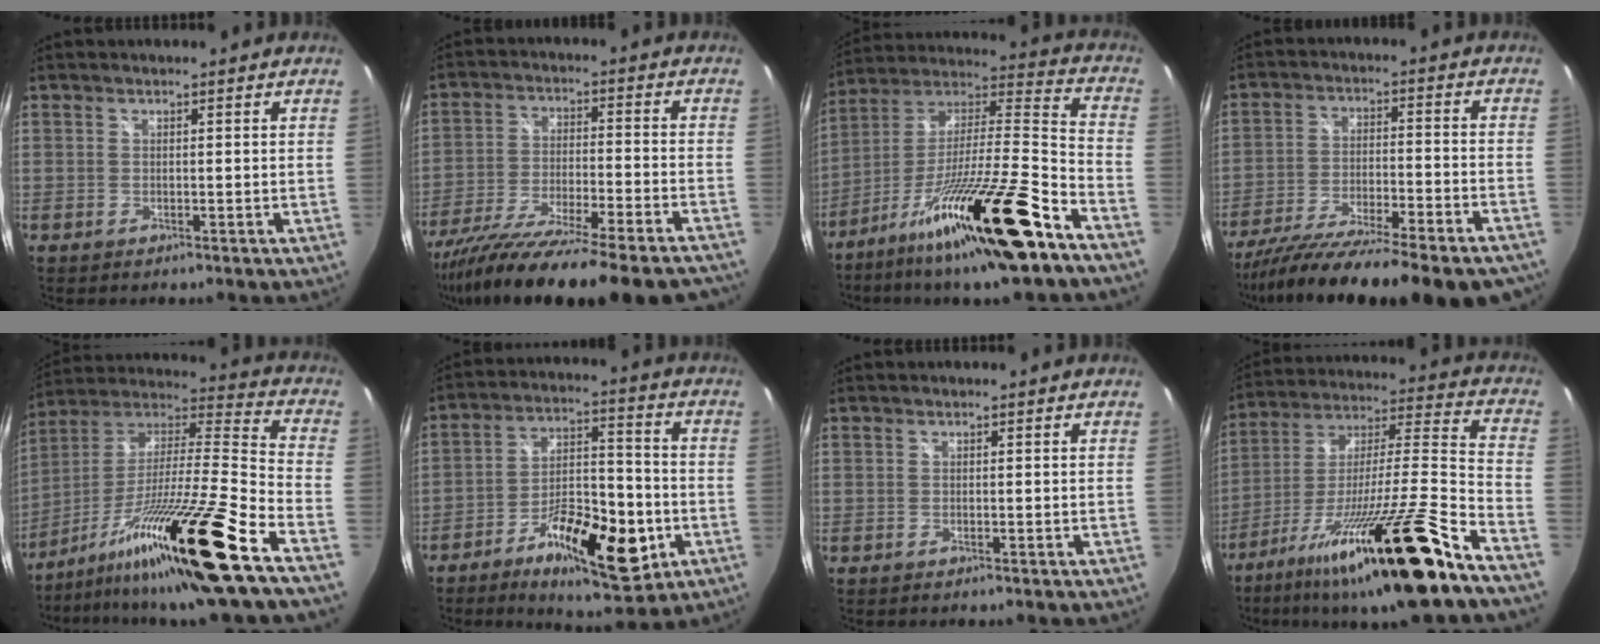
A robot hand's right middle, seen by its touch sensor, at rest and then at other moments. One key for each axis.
{"total": 27.5, "fx": -23.8, "fy": 1.9, "fz": 13.6, "tx": -0.236, "ty": -0.079, "tz": -0.359}
{"total": 25.7, "fx": -15.8, "fy": 2.1, "fz": 20.2, "tx": -0.329, "ty": -0.029, "tz": -0.267}
{"total": 26.5, "fx": -22.4, "fy": 3.5, "fz": 13.7, "tx": -0.234, "ty": -0.071, "tz": -0.332}
{"total": 25.8, "fx": -16.6, "fy": -0.8, "fz": 19.8, "tx": -0.319, "ty": -0.042, "tz": -0.285}
{"total": 16.6, "fx": -7.5, "fy": 5.8, "fz": 13.7, "tx": -0.237, "ty": 0.000, "tz": -0.113}
{"total": 0.0}
{"total": 26.1, "fx": -17.7, "fy": 0.2, "fz": 19.2, "tx": -0.313, "ty": -0.040, "tz": -0.295}